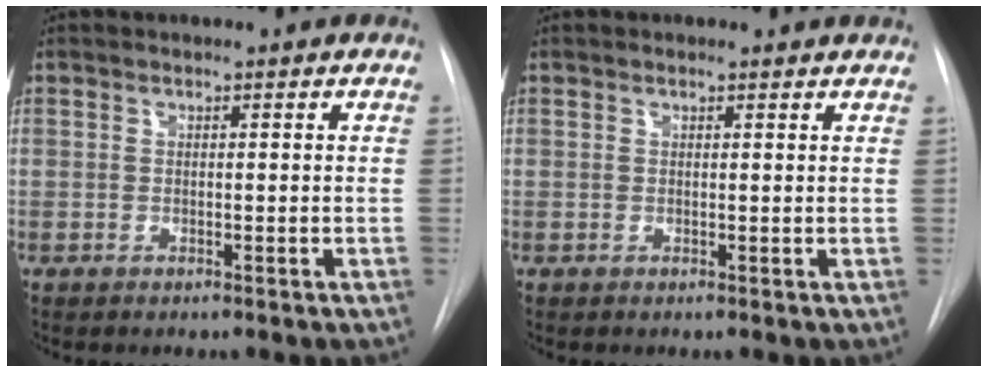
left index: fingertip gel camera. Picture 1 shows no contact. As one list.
[{"total": 1.1, "force": [1.1, 0.3, 0.1], "torque": [-0.011, 0.000, 0.003]}]